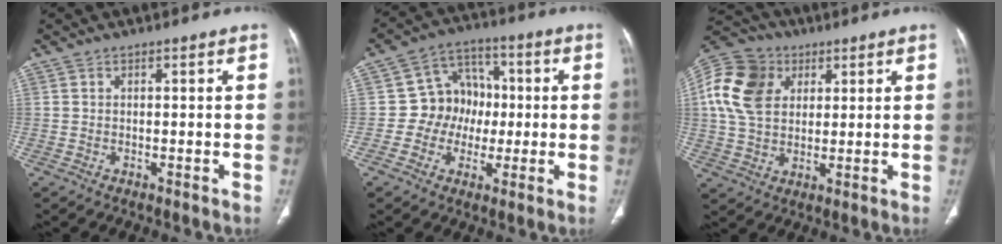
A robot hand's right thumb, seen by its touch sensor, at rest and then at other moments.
{"total": 10.1, "force": [-0.5, 9.0, 4.5], "torque": [-0.015, 0.028, -0.017]}
{"total": 15.3, "force": [4.3, 11.6, 9.1], "torque": [-0.178, 0.010, 0.076]}